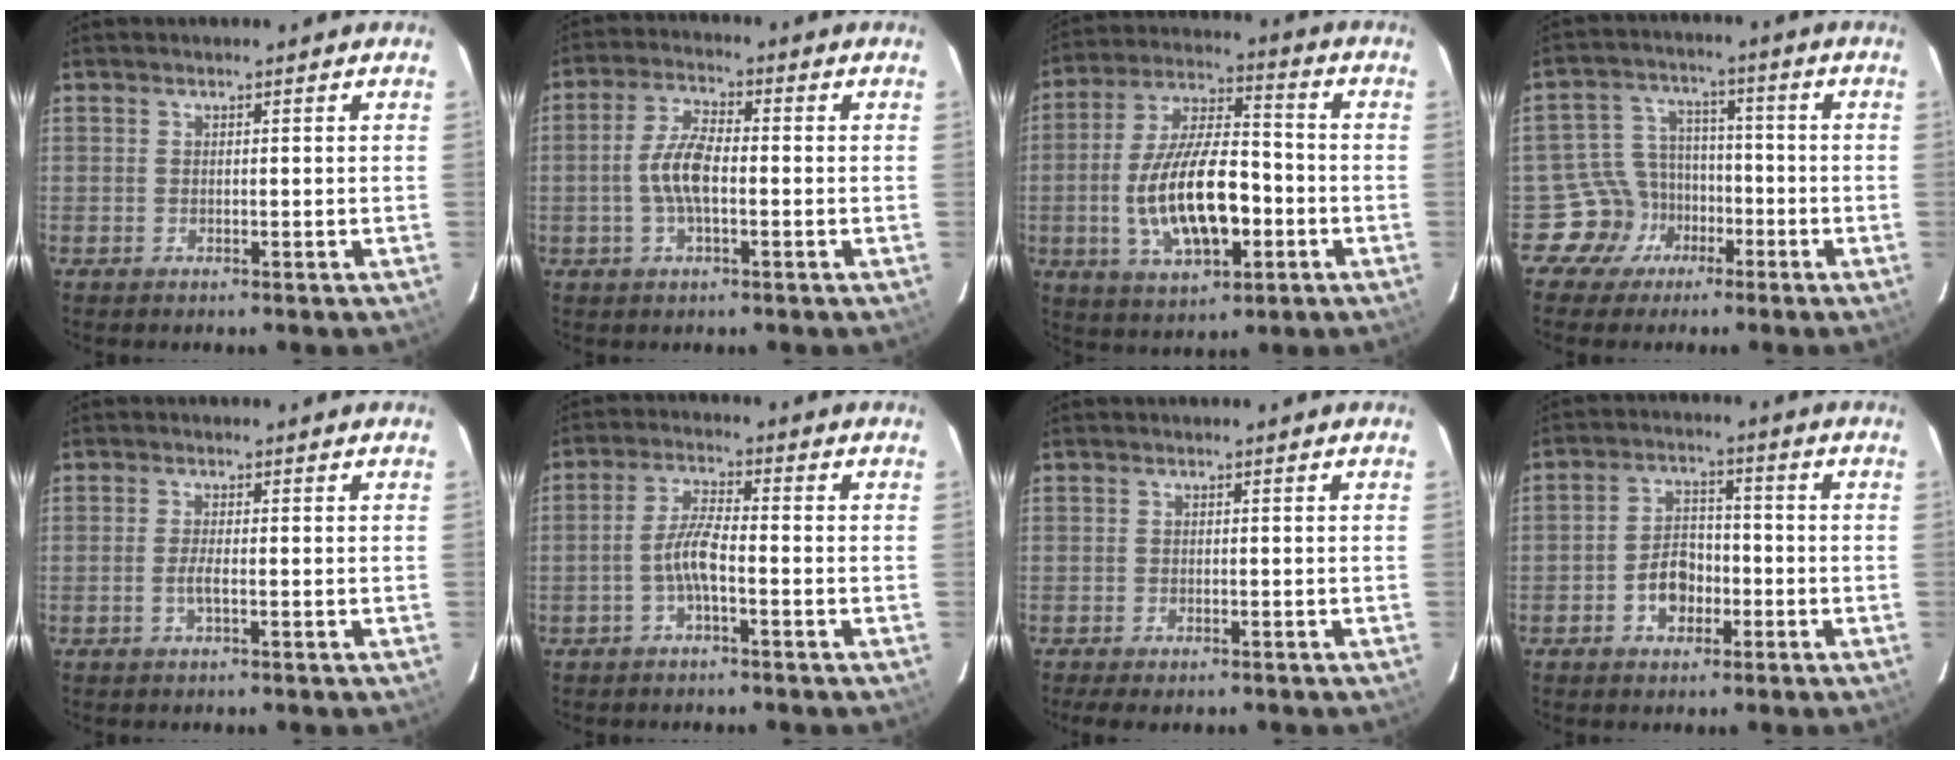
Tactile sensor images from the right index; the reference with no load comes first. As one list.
[{"total": 7.0, "force": [-1.2, 2.7, 6.4], "torque": [-0.131, 0.009, -0.024]}, {"total": 17.2, "force": [-4.1, 7.4, 15.0], "torque": [-0.298, 0.001, -0.061]}, {"total": 8.2, "force": [-4.6, 6.8, 0.3], "torque": [-0.022, 0.031, -0.075]}, {"total": 1.7, "force": [-0.7, 0.1, 1.6], "torque": [-0.032, -0.003, -0.013]}, {"total": 4.9, "force": [-1.9, 0.8, 4.5], "torque": [-0.096, 0.010, -0.039]}, {"total": 3.9, "force": [-3.0, 1.3, 2.1], "torque": [-0.049, -0.016, -0.048]}, {"total": 6.3, "force": [-2.6, 4.5, 3.6], "torque": [-0.070, 0.019, -0.039]}]